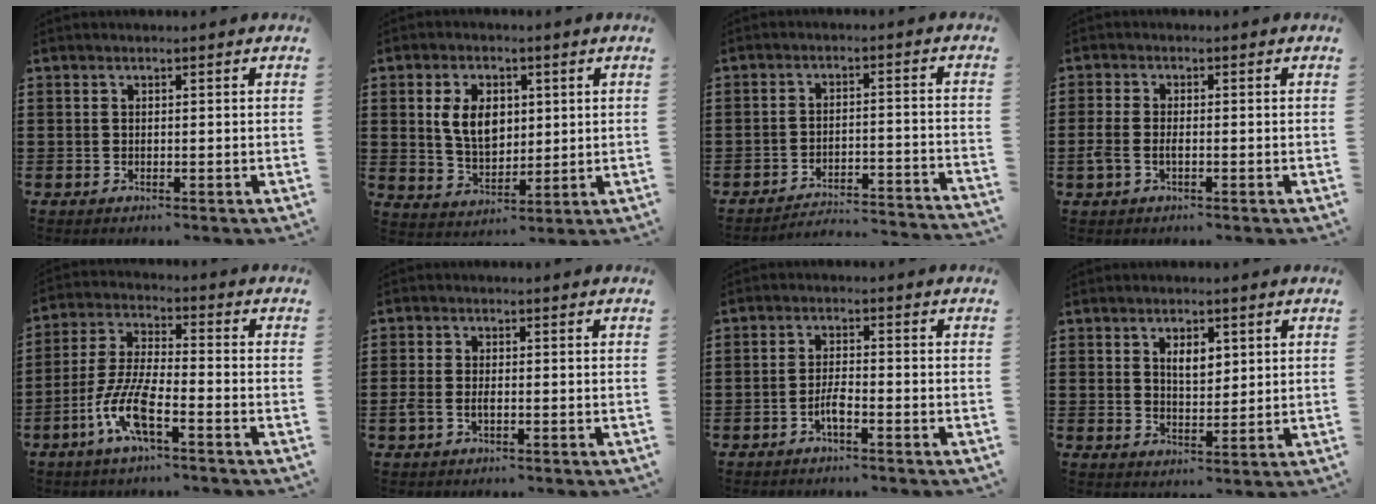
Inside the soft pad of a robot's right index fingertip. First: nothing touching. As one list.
[{"total": 7.2, "force": [1.4, 4.7, 5.3], "torque": [-0.121, 0.007, 0.019]}, {"total": 3.7, "force": [-3.6, 0.0, 0.8], "torque": [-0.022, -0.006, -0.079]}, {"total": 2.1, "force": [-0.8, 0.9, 1.7], "torque": [-0.047, -0.006, -0.018]}, {"total": 8.6, "force": [-4.4, 1.8, 7.2], "torque": [-0.172, -0.014, -0.086]}, {"total": 2.0, "force": [-0.7, 0.9, 1.6], "torque": [-0.045, -0.006, -0.016]}, {"total": 3.0, "force": [-1.6, 0.5, 2.5], "torque": [-0.060, -0.005, -0.033]}, {"total": 3.6, "force": [1.6, 1.8, 2.7], "torque": [-0.053, 0.004, 0.026]}]